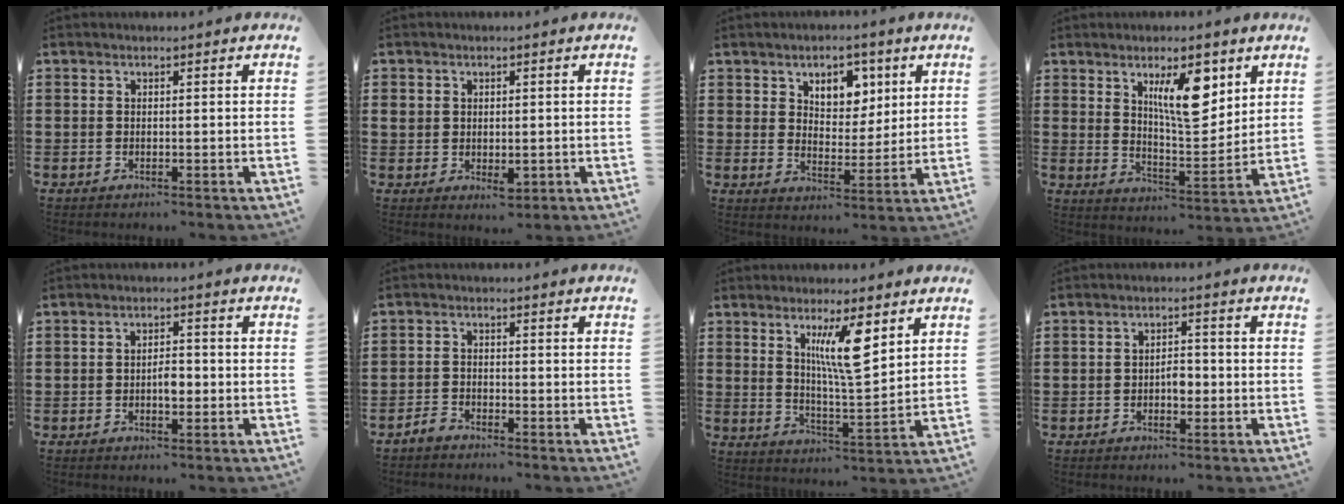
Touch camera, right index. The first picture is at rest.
{"total": 2.9, "force": [-0.1, 2.3, 1.8], "torque": [-0.037, 0.006, -0.001]}
{"total": 5.7, "force": [3.2, 4.1, 2.4], "torque": [-0.052, 0.003, 0.053]}
{"total": 9.7, "force": [4.9, 3.5, 7.6], "torque": [-0.120, -0.011, 0.079]}
{"total": 2.8, "force": [-0.6, 1.2, 2.5], "torque": [-0.038, 0.000, -0.012]}
{"total": 2.0, "force": [-1.8, 0.6, 0.5], "torque": [-0.021, 0.003, -0.040]}
{"total": 8.8, "force": [4.4, 1.9, 7.4], "torque": [-0.138, -0.003, 0.071]}
{"total": 2.7, "force": [-0.7, 1.3, 2.2], "torque": [-0.041, 0.004, -0.013]}